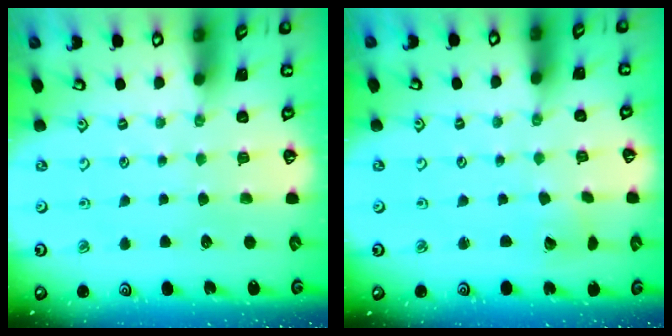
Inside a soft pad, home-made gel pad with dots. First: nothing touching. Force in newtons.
{"total": 2.2, "press": 2.2, "slide": 0.1}